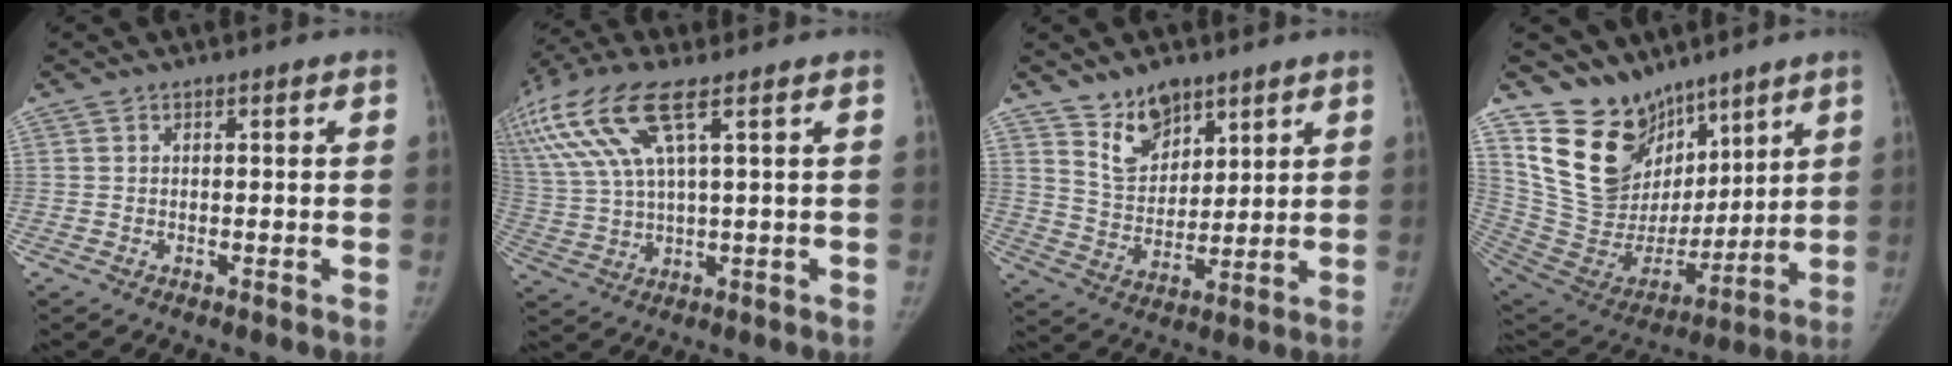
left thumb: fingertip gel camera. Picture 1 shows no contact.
{"total": 19.0, "force": [8.8, 6.4, 15.5], "torque": [-0.394, 0.011, 0.174]}
{"total": 8.9, "force": [6.4, 4.9, 3.8], "torque": [-0.033, -0.050, 0.123]}
{"total": 19.1, "force": [13.3, 12.0, 6.6], "torque": [-0.072, -0.067, 0.259]}